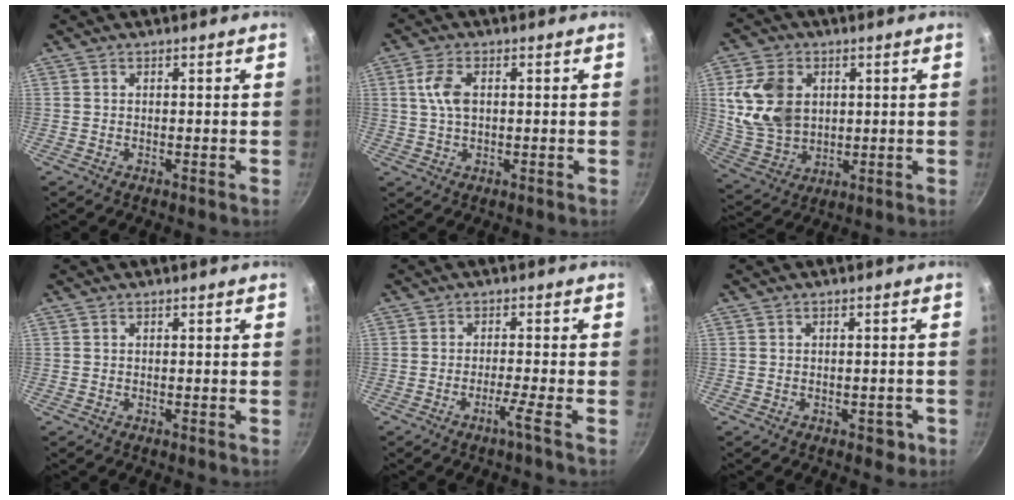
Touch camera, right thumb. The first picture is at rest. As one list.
[{"total": 5.4, "force": [1.1, 3.0, 4.4], "torque": [-0.089, 0.005, 0.020]}, {"total": 13.4, "force": [2.8, 10.0, 8.6], "torque": [-0.148, -0.012, 0.068]}, {"total": 0.0}, {"total": 2.8, "force": [-1.6, -0.8, 2.2], "torque": [-0.050, 0.006, -0.031]}, {"total": 2.6, "force": [-1.1, 1.7, 1.7], "torque": [0.001, 0.013, -0.005]}]